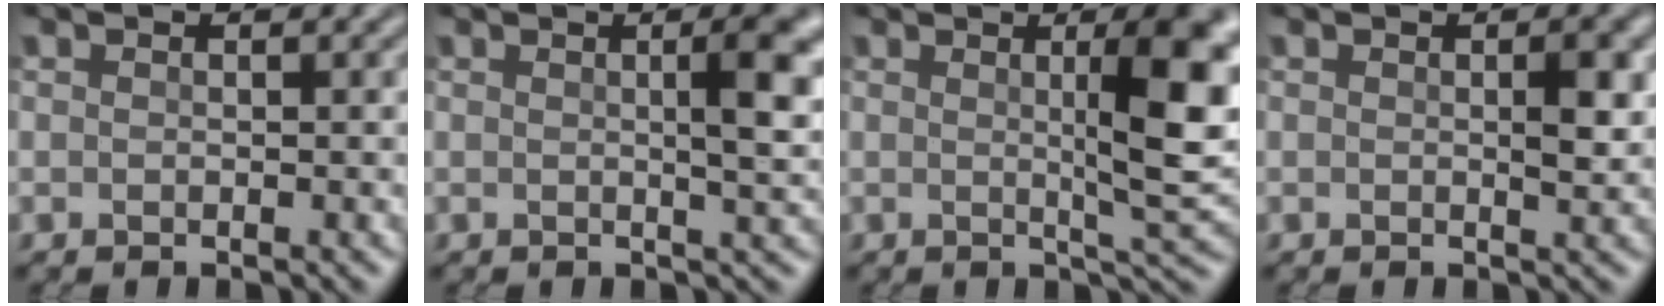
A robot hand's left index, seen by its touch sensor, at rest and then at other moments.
{"total": 3.8, "force": [0.9, 0.8, 3.6], "torque": [-0.055, 0.006, 0.015]}
{"total": 7.2, "force": [1.5, 1.2, 6.9], "torque": [-0.088, 0.004, 0.025]}
{"total": 2.6, "force": [0.4, 1.1, 2.3], "torque": [-0.036, 0.001, 0.007]}